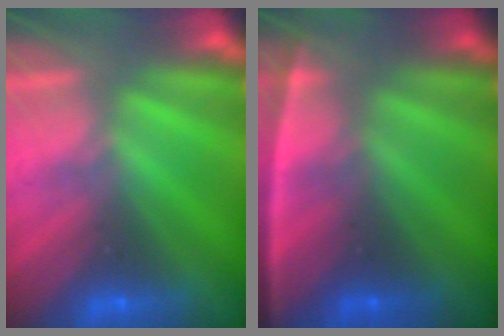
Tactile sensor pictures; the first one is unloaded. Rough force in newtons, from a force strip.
{"total": 2.6}